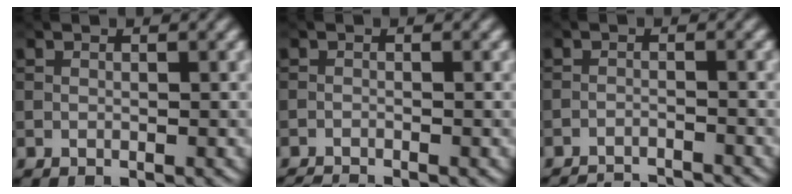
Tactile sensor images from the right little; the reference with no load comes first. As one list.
[{"total": 1.7, "force": [-1.6, 0.0, 0.5], "torque": [-0.010, -0.004, -0.034]}, {"total": 5.6, "force": [-5.5, 0.8, 1.0], "torque": [-0.016, -0.008, -0.082]}]